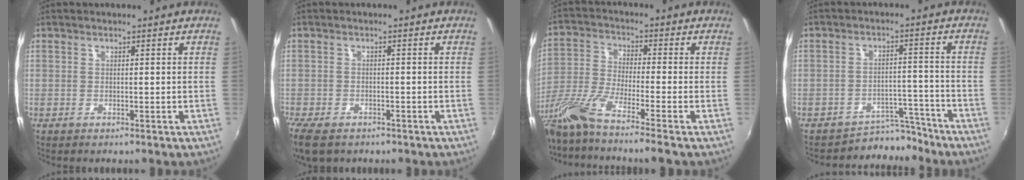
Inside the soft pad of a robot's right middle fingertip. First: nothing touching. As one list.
[{"total": 7.0, "force": [-5.0, 3.3, 3.6], "torque": [-0.097, -0.026, -0.092]}, {"total": 11.0, "force": [-8.7, -1.3, 6.6], "torque": [-0.125, -0.039, -0.167]}, {"total": 6.6, "force": [-6.2, 2.2, -0.3], "torque": [0.006, 0.025, -0.089]}]